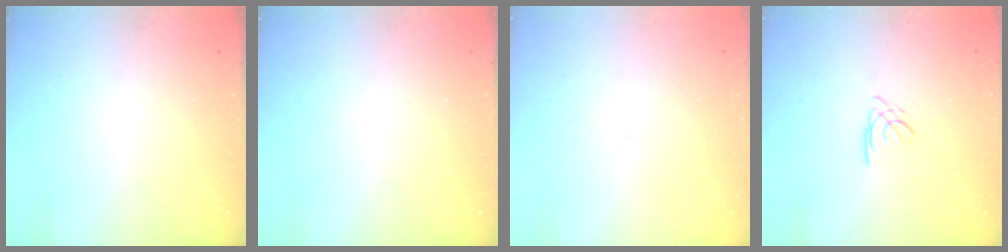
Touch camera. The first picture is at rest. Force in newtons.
{"total": 0.0}
{"total": 0.0}
{"total": 2.6, "press": 2.6, "slide": 0.1}